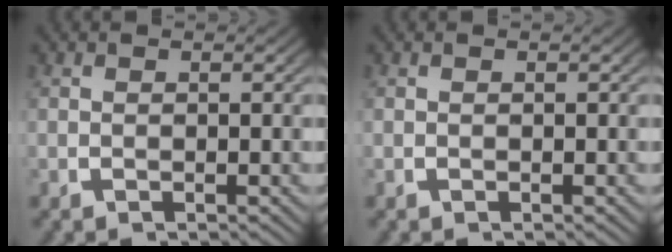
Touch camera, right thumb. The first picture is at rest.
{"total": 0.0}